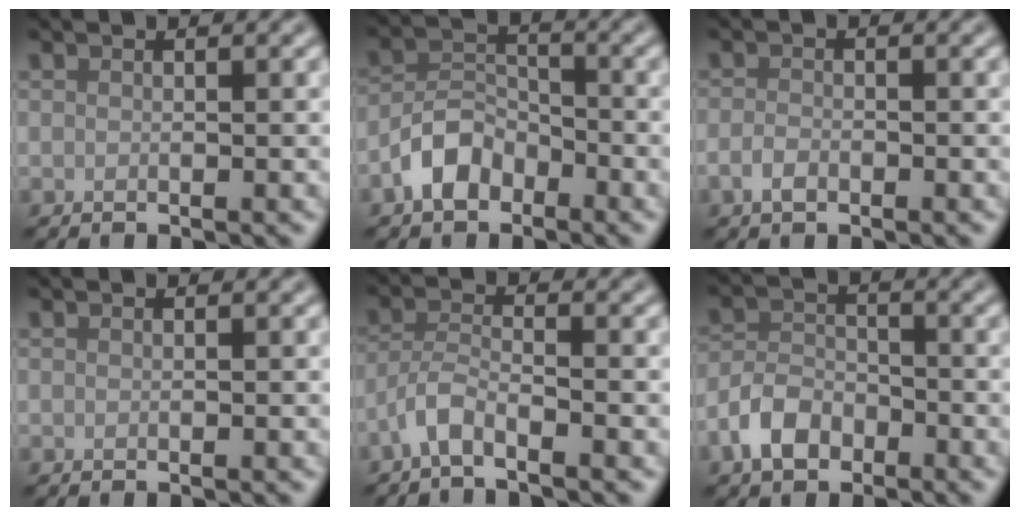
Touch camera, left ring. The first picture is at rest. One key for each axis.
{"total": 3.9, "fx": -2.4, "fy": 2.3, "fz": 1.9, "tx": -0.030, "ty": 0.010, "tz": -0.059}
{"total": 1.5, "fx": -0.8, "fy": 0.8, "fz": 1.0, "tx": -0.019, "ty": 0.001, "tz": -0.019}
{"total": 0.0}
{"total": 2.6, "fx": -2.0, "fy": 0.4, "fz": 1.6, "tx": -0.032, "ty": 0.005, "tz": -0.050}
{"total": 3.8, "fx": -2.3, "fy": 2.3, "fz": 1.9, "tx": -0.031, "ty": 0.004, "tz": -0.055}